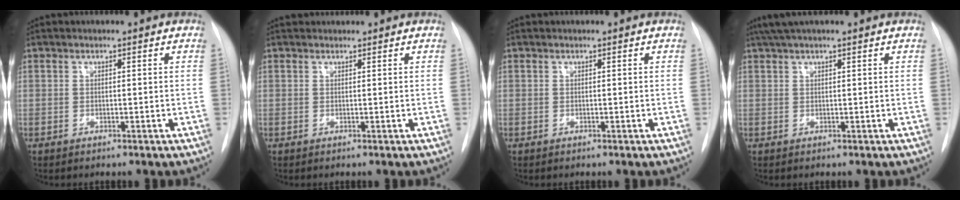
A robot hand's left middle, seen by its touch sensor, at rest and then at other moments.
{"total": 1.9, "force": [1.8, 0.5, 0.3], "torque": [-0.005, 0.024, 0.030]}
{"total": 0.0}
{"total": 5.4, "force": [4.3, 0.4, 3.2], "torque": [-0.055, 0.038, 0.075]}